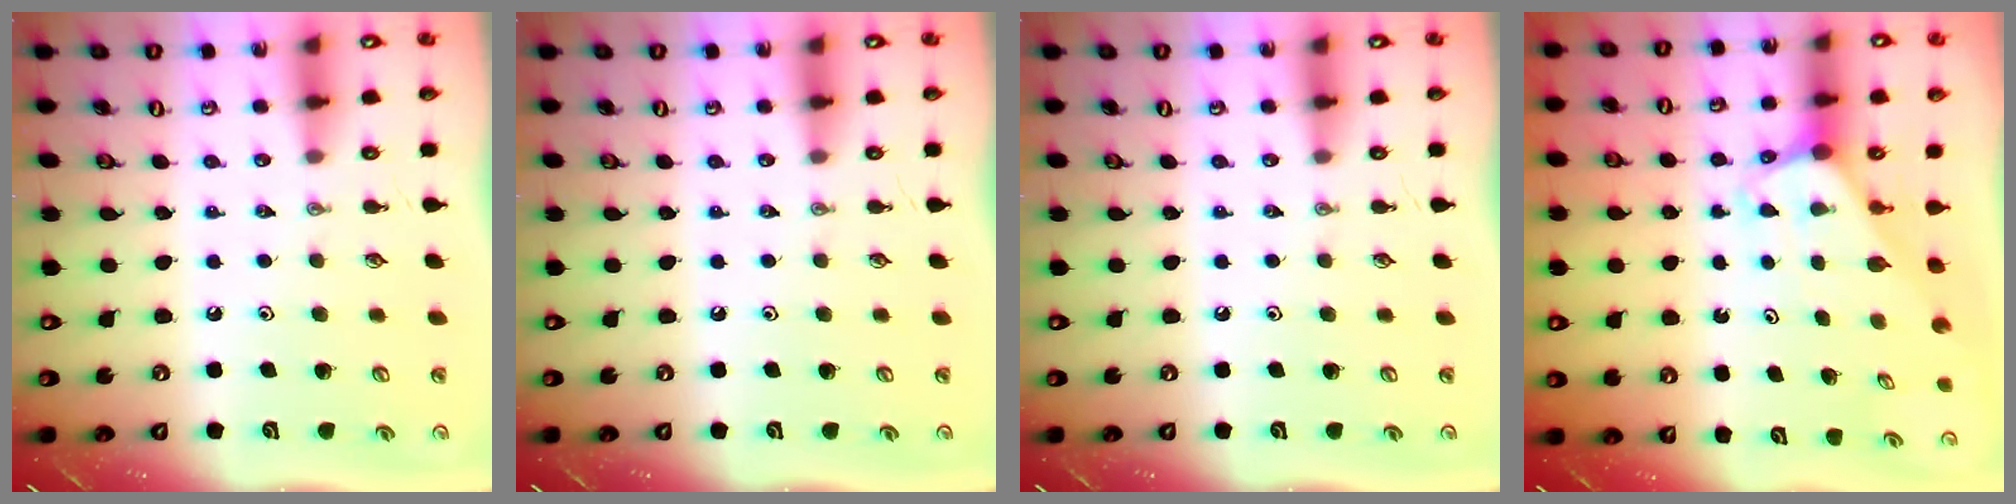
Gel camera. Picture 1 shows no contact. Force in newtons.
{"total": 0.0}
{"total": 0.0}
{"total": 2.2, "press": 2.2, "slide": 0.1}